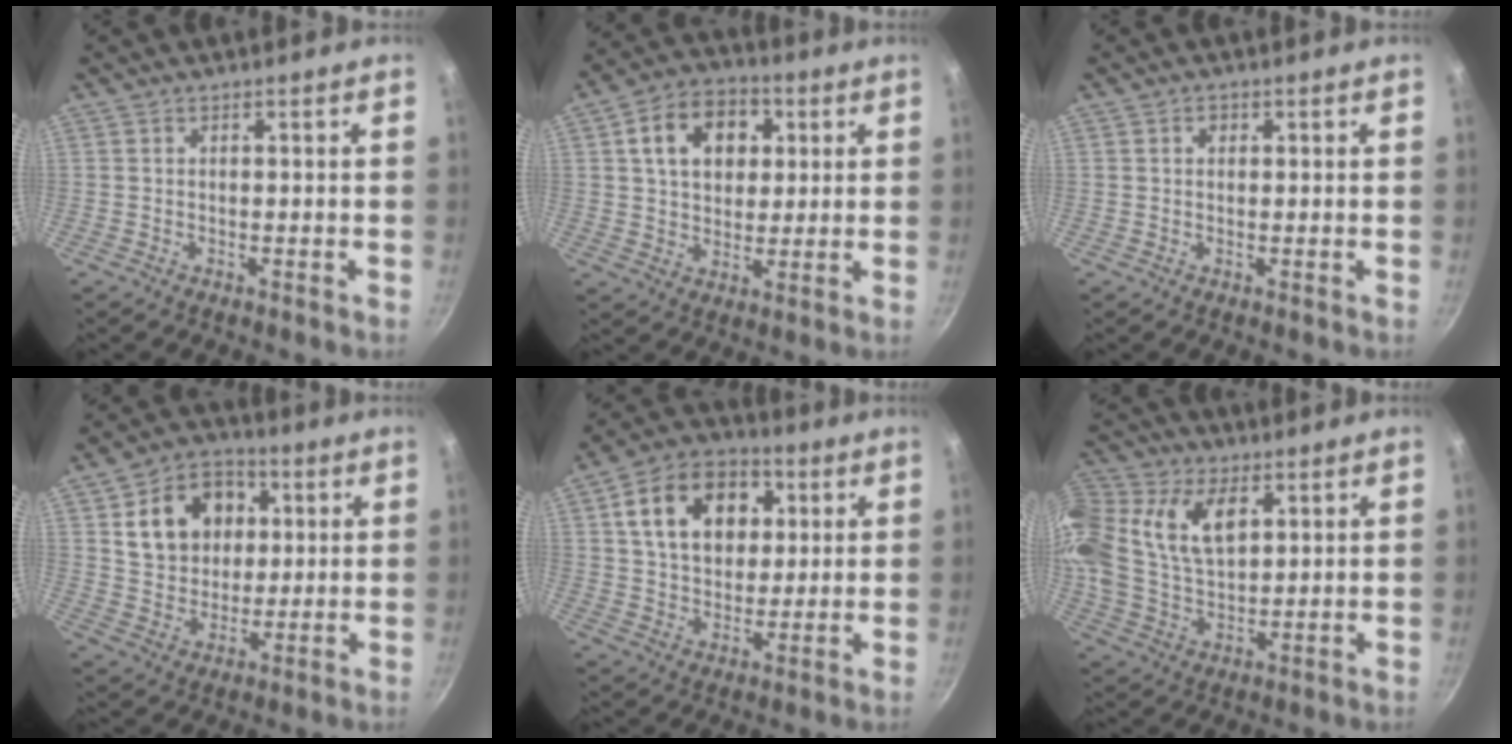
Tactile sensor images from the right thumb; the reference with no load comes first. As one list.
[{"total": 13.1, "force": [3.8, 9.7, 8.1], "torque": [-0.104, 0.013, 0.052]}, {"total": 1.3, "force": [0.4, 1.1, 0.6], "torque": [-0.004, 0.000, 0.004]}, {"total": 14.3, "force": [3.6, 11.5, 7.8], "torque": [-0.099, 0.008, 0.060]}, {"total": 16.8, "force": [4.7, 12.2, 10.6], "torque": [-0.147, 0.012, 0.070]}, {"total": 23.5, "force": [7.8, 15.6, 15.7], "torque": [-0.362, 0.030, 0.140]}]